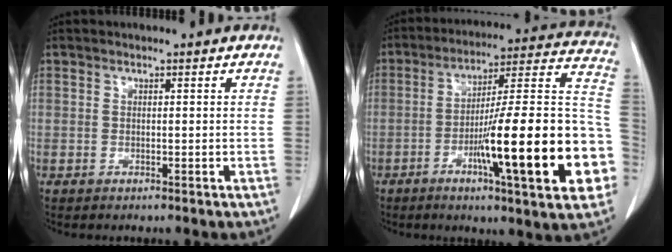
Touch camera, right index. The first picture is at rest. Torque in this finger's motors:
{"motor_torque": [1.92, -0.22, 0.94, 0.21]}